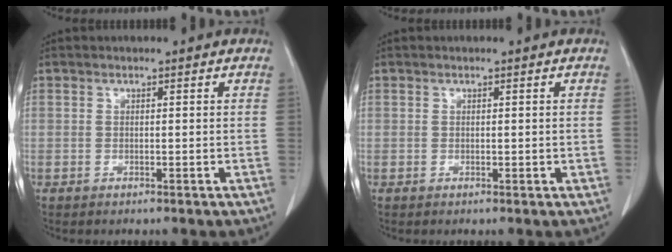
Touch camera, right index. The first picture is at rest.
{"total": 0.6, "force": [0.1, 0.4, 0.4], "torque": [-0.003, 0.001, 0.006]}